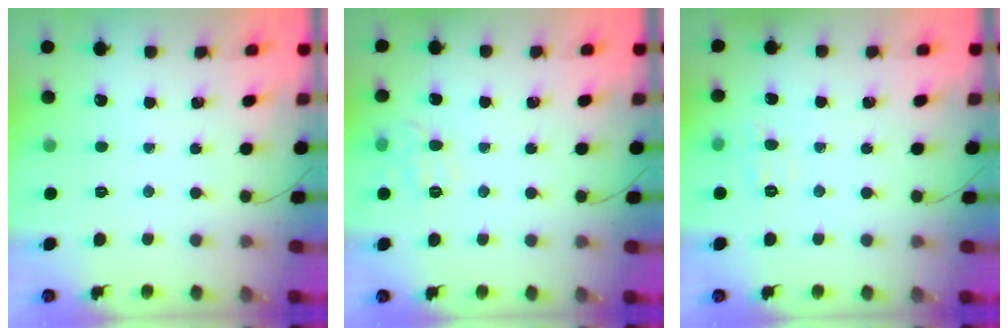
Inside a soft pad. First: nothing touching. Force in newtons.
{"total": 8.1, "press": 8.0, "slide": 1.0}
{"total": 6.1, "press": 6.0, "slide": 1.1}